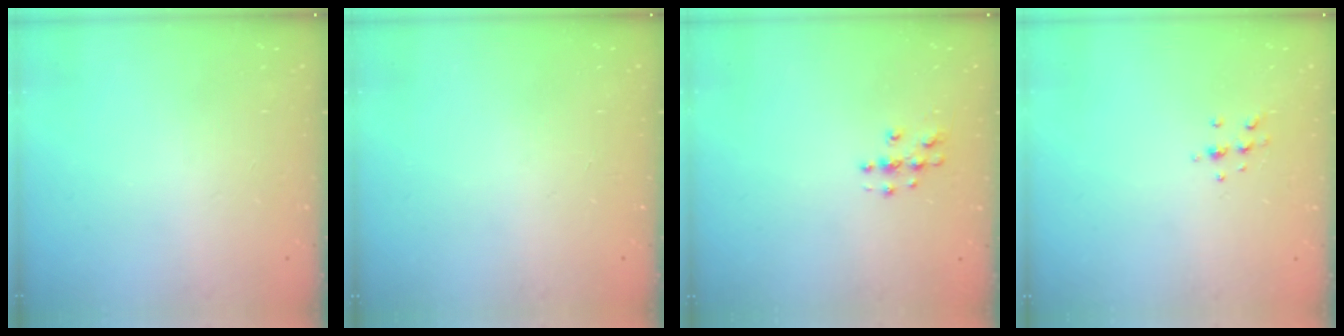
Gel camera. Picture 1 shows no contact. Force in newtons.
{"total": 0.0}
{"total": 3.8, "press": 3.8, "slide": 0.2}
{"total": 5.5, "press": 5.3, "slide": 1.5}